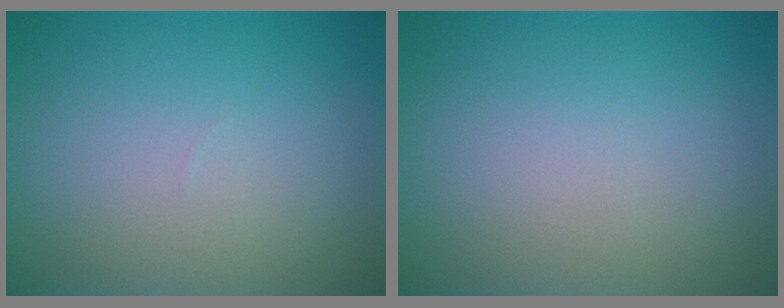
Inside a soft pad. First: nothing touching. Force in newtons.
{"total": 0.0}